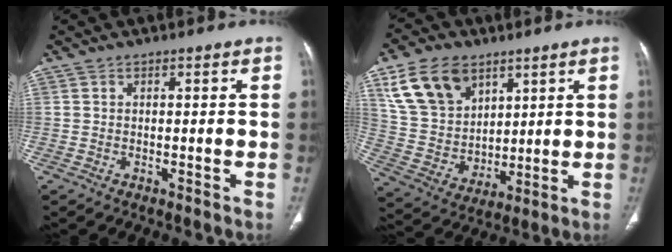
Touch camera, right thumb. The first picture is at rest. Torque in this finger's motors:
{"motor_torque": [-1.21, 1.41, 0.15, -0.14, 0.08]}